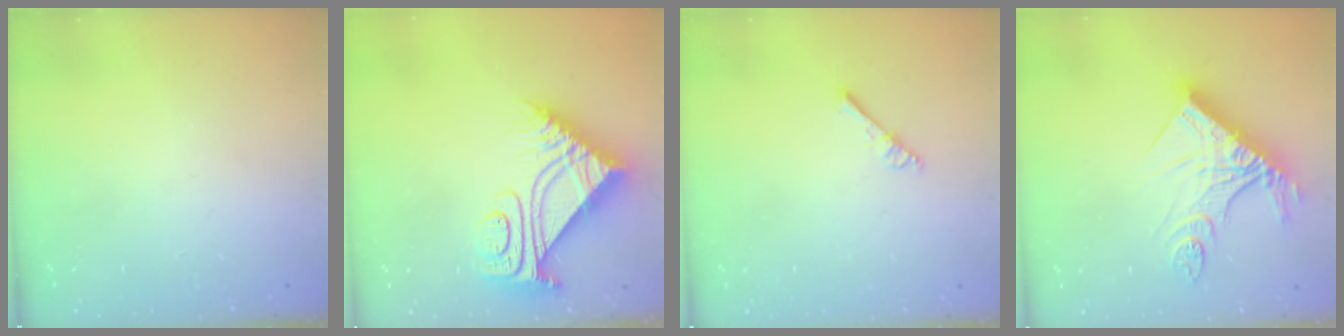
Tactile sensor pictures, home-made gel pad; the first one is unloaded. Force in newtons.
{"total": 13.6, "press": 13.5, "slide": 1.5}
{"total": 3.3, "press": 3.3, "slide": 0.3}
{"total": 17.4, "press": 17.3, "slide": 2.0}